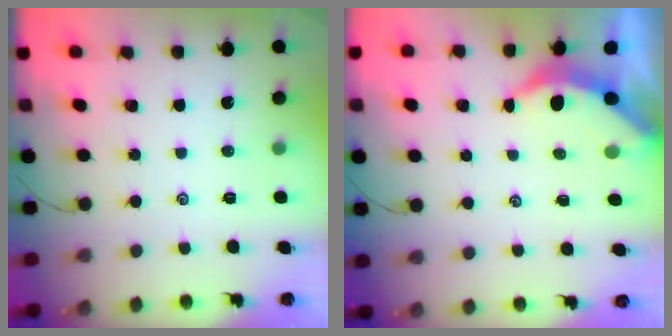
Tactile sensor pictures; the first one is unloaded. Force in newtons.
{"total": 3.7, "press": 3.6, "slide": 0.4}